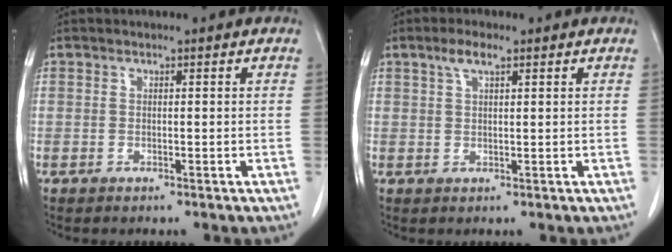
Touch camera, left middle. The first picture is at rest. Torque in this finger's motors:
{"motor_torque": [0.60, -0.57, 0.00, 0.02]}